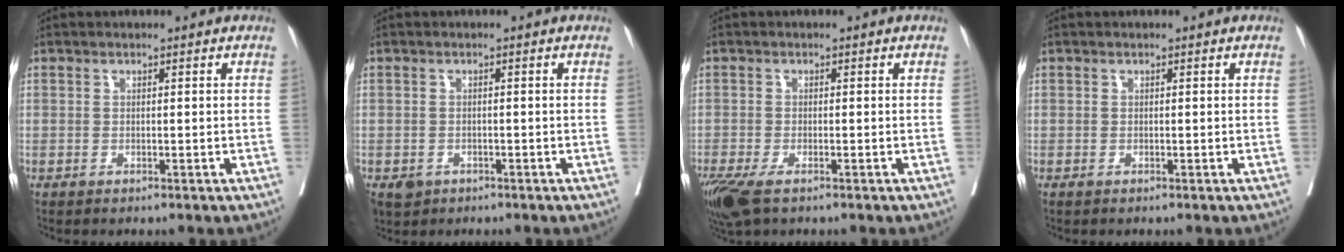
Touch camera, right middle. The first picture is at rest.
{"total": 2.8, "force": [-1.6, 2.2, 0.6], "torque": [-0.009, 0.001, -0.021]}
{"total": 6.1, "force": [-3.9, 2.2, 4.1], "torque": [-0.086, -0.019, -0.070]}
{"total": 0.0}